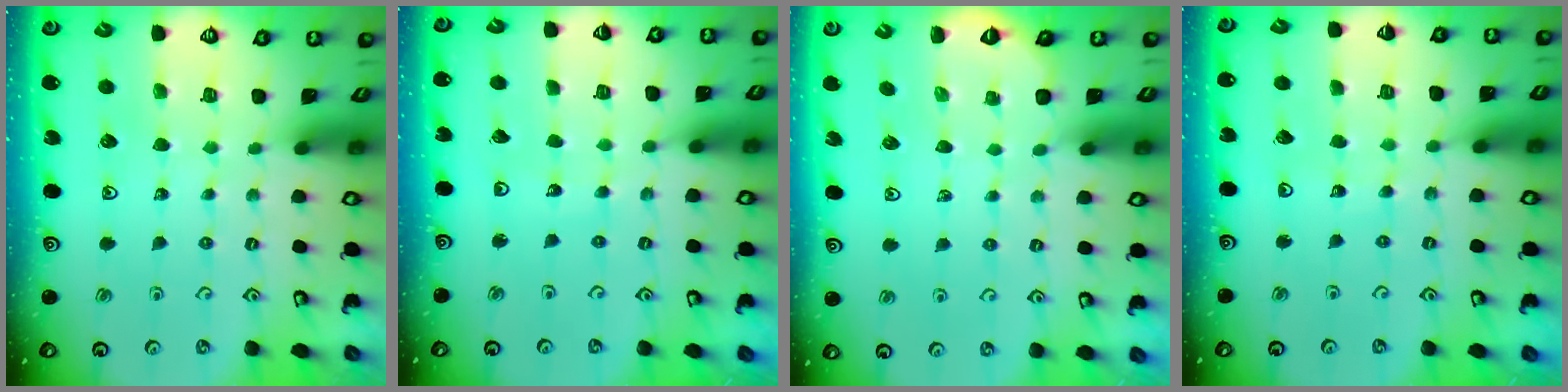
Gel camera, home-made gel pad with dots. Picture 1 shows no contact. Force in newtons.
{"total": 3.5, "press": 3.5, "slide": 0.4}
{"total": 2.8, "press": 2.2, "slide": 1.8}
{"total": 3.9, "press": 3.9, "slide": 0.2}